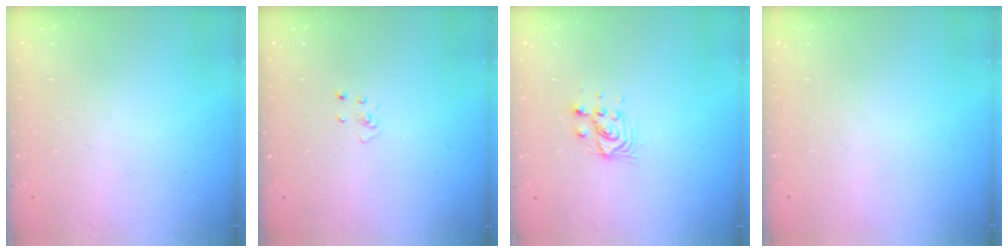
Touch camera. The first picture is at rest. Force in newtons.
{"total": 2.3, "press": 2.3, "slide": 0.2}
{"total": 5.4, "press": 5.4, "slide": 0.1}
{"total": 0.0}